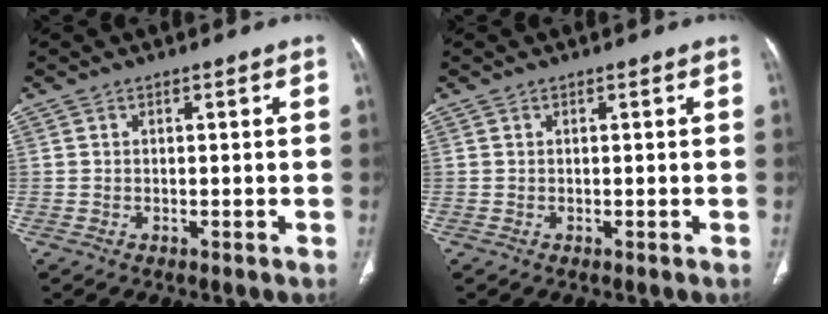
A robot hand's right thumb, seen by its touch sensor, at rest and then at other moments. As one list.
[{"total": 0.0}]